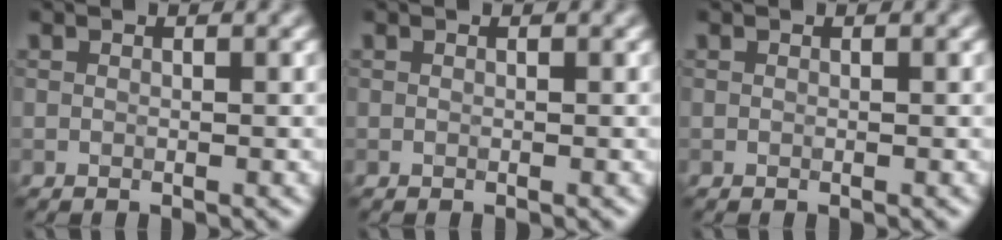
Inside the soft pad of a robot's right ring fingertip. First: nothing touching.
{"total": 0.0}
{"total": 0.0}